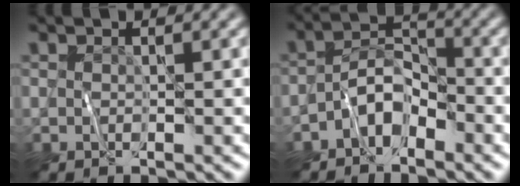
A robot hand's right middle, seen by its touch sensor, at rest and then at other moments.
{"total": 3.5, "force": [-2.2, 1.8, 1.9], "torque": [-0.026, 0.012, -0.051]}